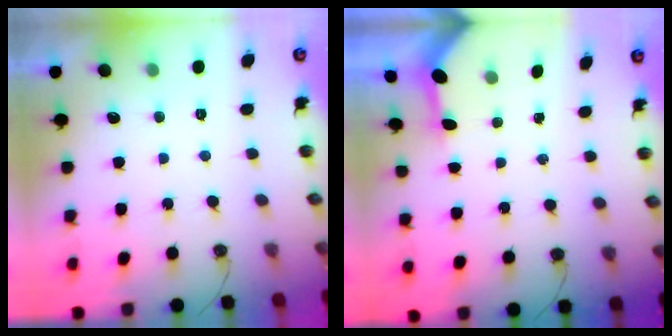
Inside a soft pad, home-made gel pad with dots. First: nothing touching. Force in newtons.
{"total": 3.4, "press": 3.4, "slide": 0.3}